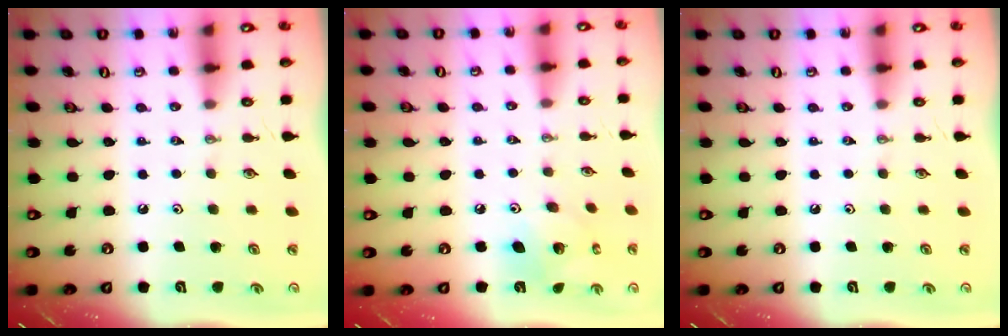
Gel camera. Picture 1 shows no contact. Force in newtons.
{"total": 9.2, "press": 9.2, "slide": 0.5}
{"total": 0.0}